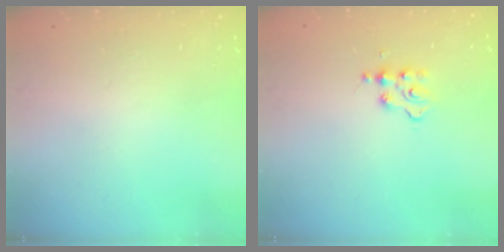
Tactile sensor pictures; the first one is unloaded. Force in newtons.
{"total": 2.3, "press": 2.3, "slide": 0.3}